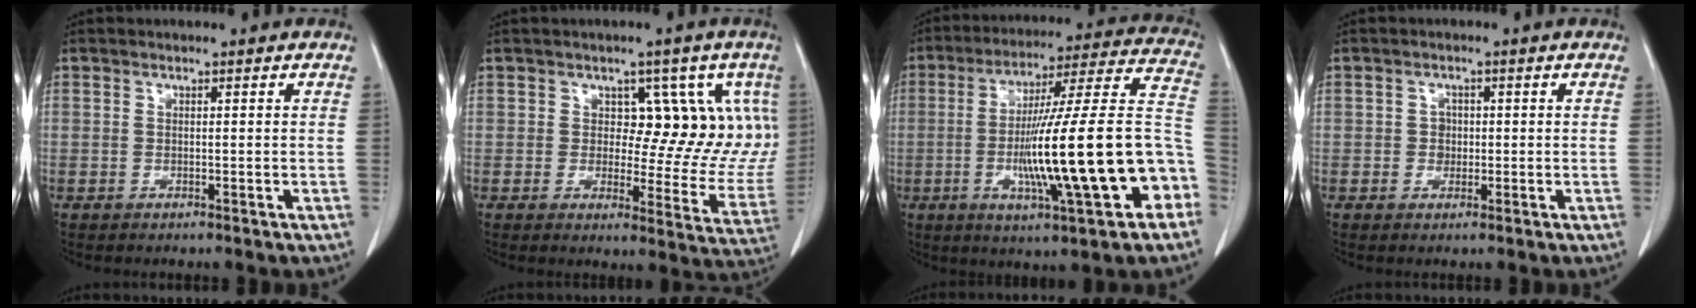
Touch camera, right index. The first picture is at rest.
{"total": 10.8, "force": [3.5, 6.8, 7.7], "torque": [-0.060, 0.007, 0.045]}
{"total": 24.8, "force": [-6.5, 1.9, 23.9], "torque": [-0.328, 0.011, -0.099]}
{"total": 1.7, "force": [-0.1, 1.6, 0.7], "torque": [-0.008, 0.004, -0.001]}